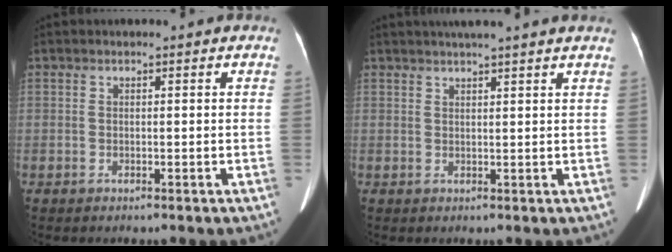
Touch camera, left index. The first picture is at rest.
{"total": 7.4, "force": [6.4, -0.6, 3.8], "torque": [-0.053, 0.028, 0.077]}